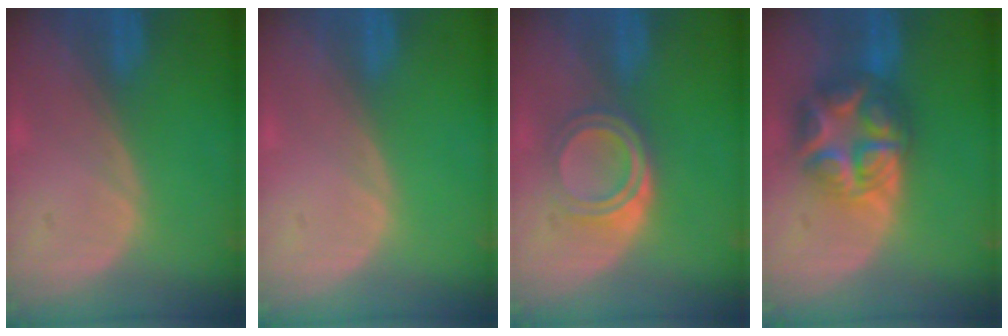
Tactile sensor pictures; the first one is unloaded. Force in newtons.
{"total": 0.0}
{"total": 5.3, "press": 4.5, "slide": 2.8}
{"total": 8.6, "press": 8.6, "slide": 0.5}